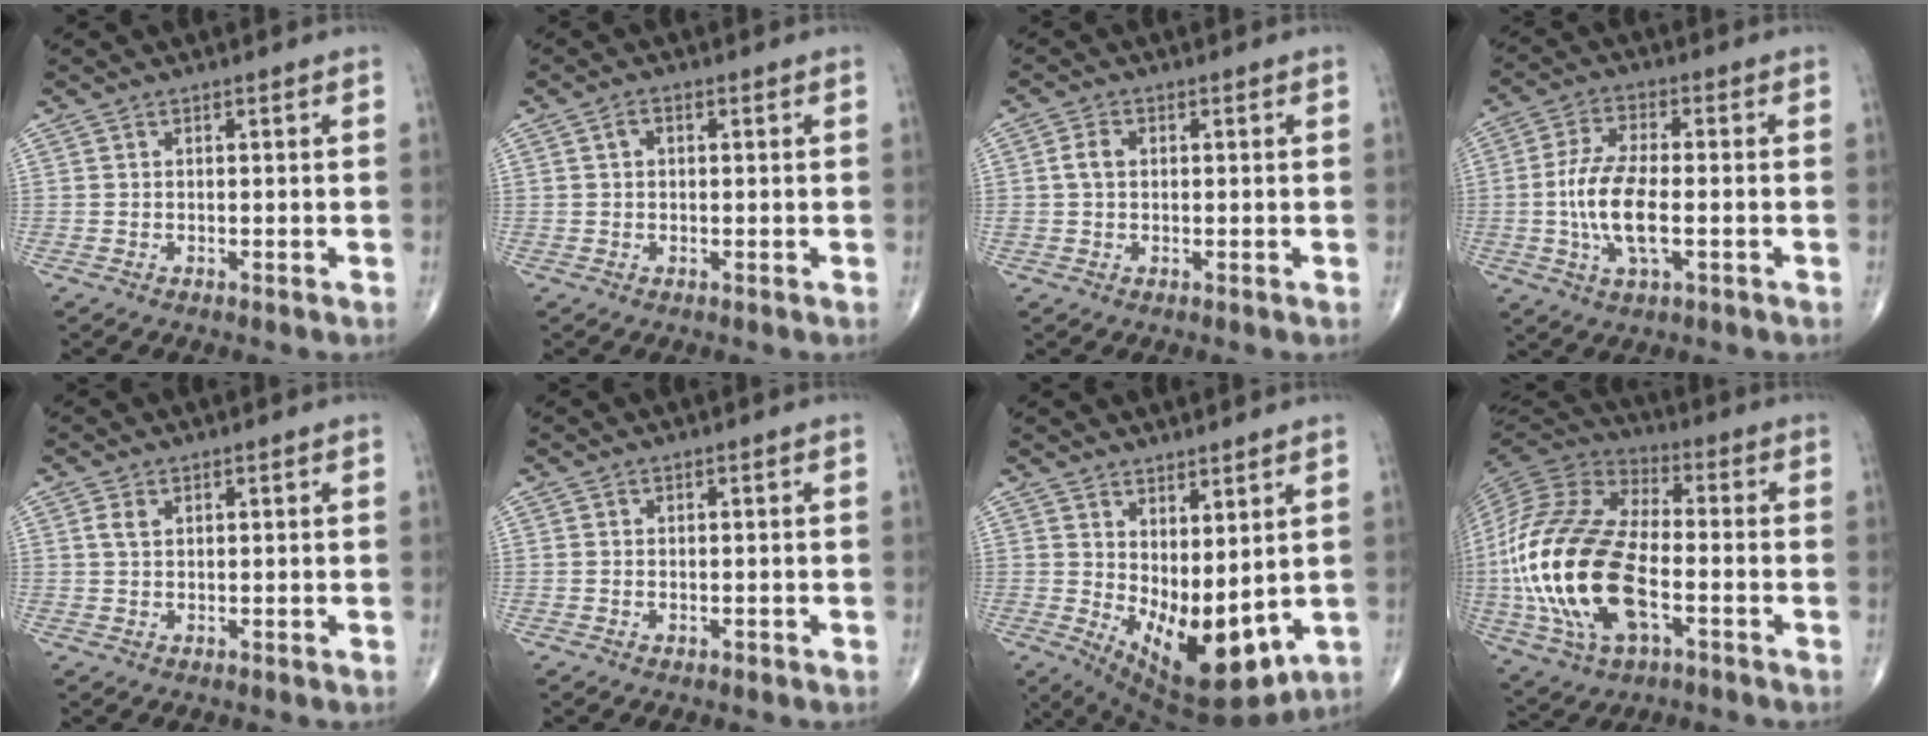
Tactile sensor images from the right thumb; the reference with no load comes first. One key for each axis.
{"total": 2.0, "fx": 0.4, "fy": 1.4, "fz": 1.4, "tx": -0.024, "ty": 0.010, "tz": 0.007}
{"total": 2.8, "fx": 0.3, "fy": 2.1, "fz": 1.9, "tx": -0.040, "ty": 0.005, "tz": 0.003}
{"total": 11.0, "fx": -1.7, "fy": 4.4, "fz": 9.9, "tx": -0.206, "ty": 0.006, "tz": -0.033}
{"total": 1.9, "fx": 0.7, "fy": 1.1, "fz": 1.3, "tx": -0.027, "ty": 0.004, "tz": 0.017}
{"total": 0.8, "fx": -0.2, "fy": 0.5, "fz": 0.5, "tx": -0.014, "ty": 0.005, "tz": 0.000}
{"total": 14.7, "fx": 0.7, "fy": 6.8, "fz": 13.0, "tx": -0.197, "ty": -0.037, "tz": 0.041}
{"total": 25.9, "fx": -5.1, "fy": 13.3, "fz": 21.7, "tx": -0.475, "ty": 0.004, "tz": -0.089}